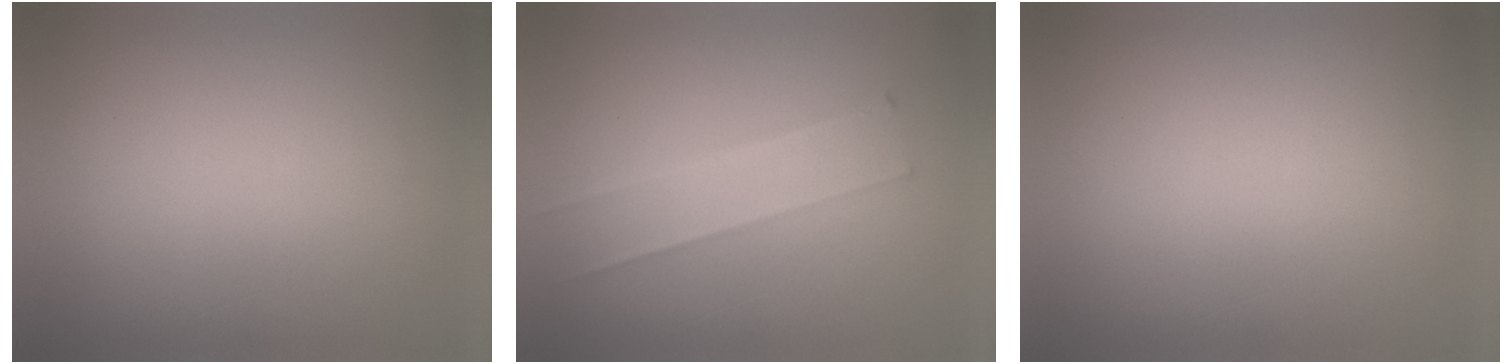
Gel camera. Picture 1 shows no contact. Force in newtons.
{"total": 2.4}
{"total": 0.0}